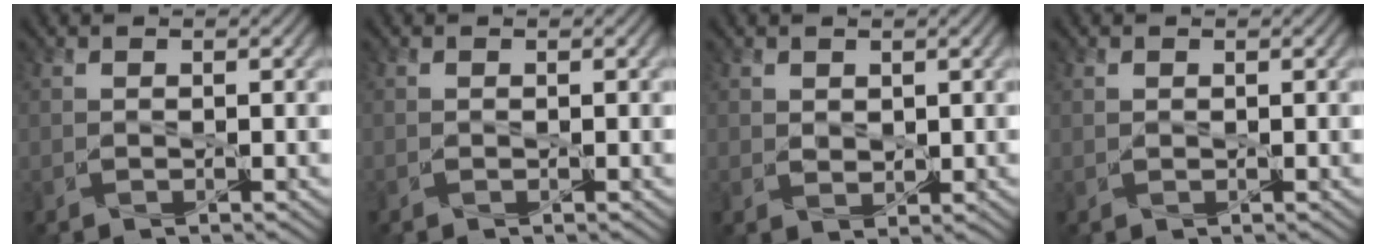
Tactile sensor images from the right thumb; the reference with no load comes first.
{"total": 0.0}
{"total": 1.5, "force": [1.0, 0.9, 0.4], "torque": [-0.014, -0.002, 0.022]}
{"total": 0.5, "force": [0.2, 0.4, 0.2], "torque": [-0.006, 0.000, 0.004]}